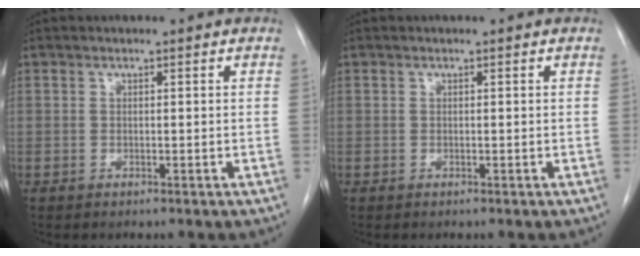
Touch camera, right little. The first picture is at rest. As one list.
[{"total": 0.0}]